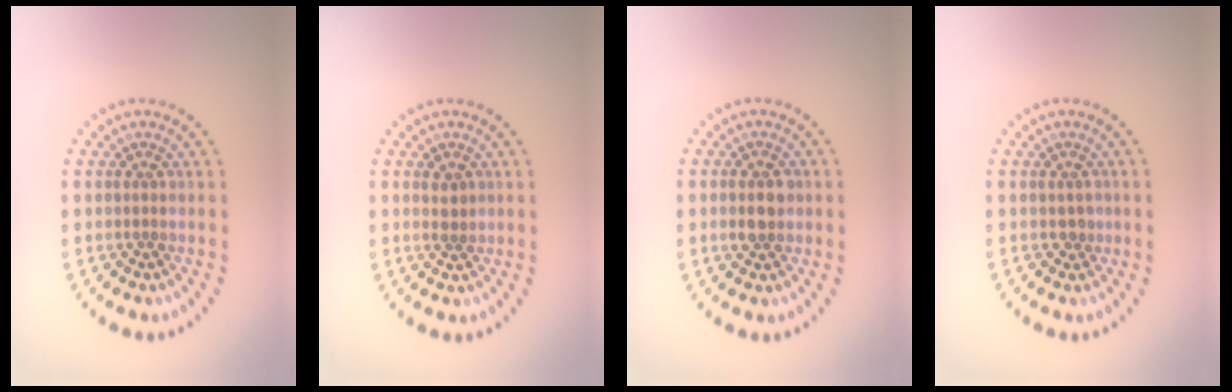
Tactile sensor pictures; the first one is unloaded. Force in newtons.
{"total": 1.3, "press": 1.2, "slide": 0.5}
{"total": 2.5, "press": 2.5, "slide": 0.2}
{"total": 0.9, "press": 0.7, "slide": 0.5}